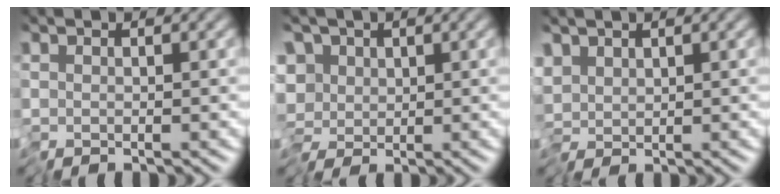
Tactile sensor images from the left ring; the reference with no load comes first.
{"total": 4.1, "force": [-0.5, 3.1, 2.7], "torque": [-0.033, 0.016, -0.030]}
{"total": 1.2, "force": [0.1, 0.5, 1.1], "torque": [-0.018, 0.005, -0.004]}